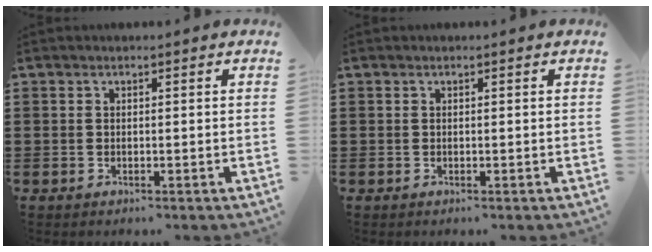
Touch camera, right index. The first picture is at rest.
{"total": 0.0}